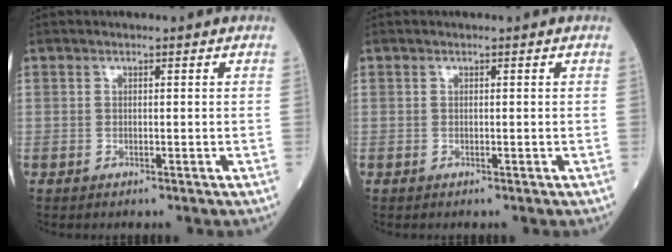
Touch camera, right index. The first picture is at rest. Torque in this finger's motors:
{"motor_torque": [0.06, 0.00, -0.01, 0.00]}